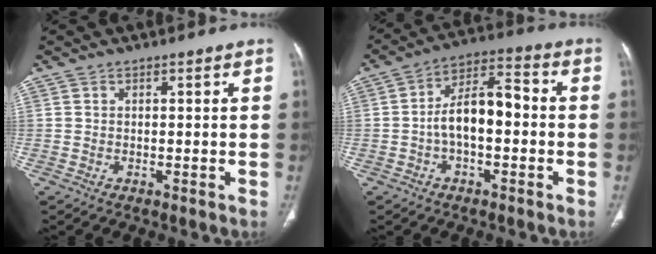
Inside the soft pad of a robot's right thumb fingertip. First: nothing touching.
{"total": 10.5, "force": [-1.2, 5.2, 9.1], "torque": [-0.151, 0.043, -0.030]}